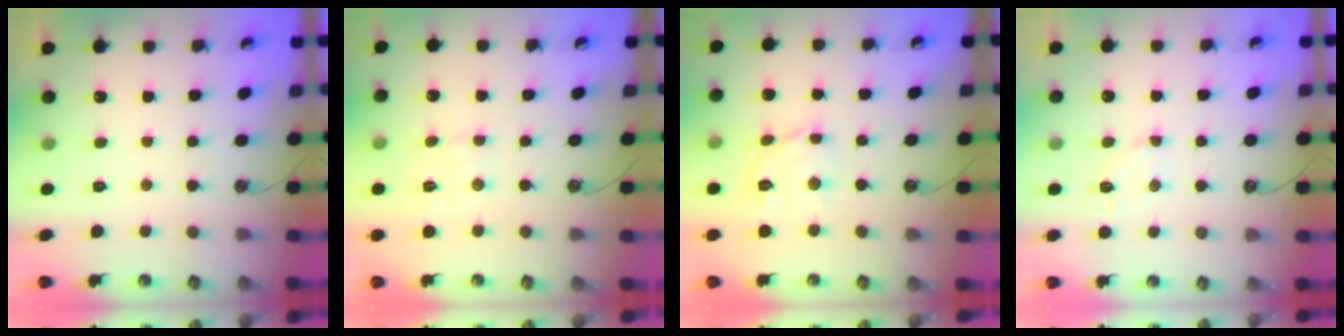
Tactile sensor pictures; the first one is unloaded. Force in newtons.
{"total": 2.8, "press": 2.7, "slide": 0.5}
{"total": 10.0, "press": 10.0, "slide": 1.1}
{"total": 4.9, "press": 4.8, "slide": 0.7}